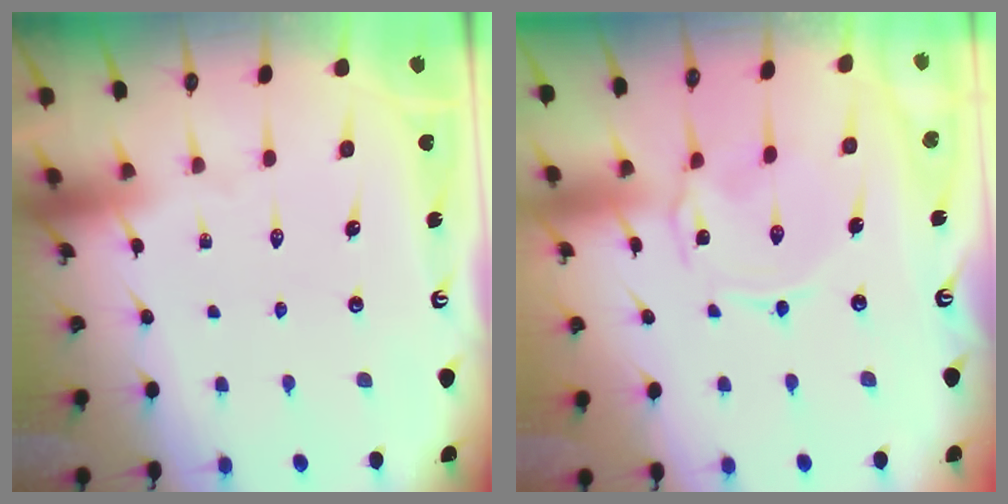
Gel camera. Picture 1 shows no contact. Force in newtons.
{"total": 1.1, "press": 1.0, "slide": 0.3}